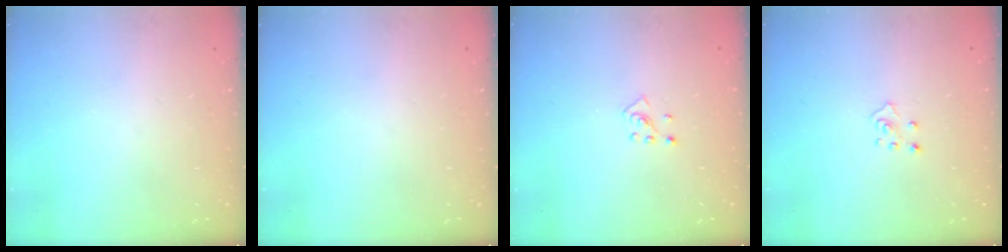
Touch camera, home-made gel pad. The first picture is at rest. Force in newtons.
{"total": 0.0}
{"total": 2.7, "press": 2.6, "slide": 0.9}
{"total": 2.7, "press": 2.7, "slide": 0.2}